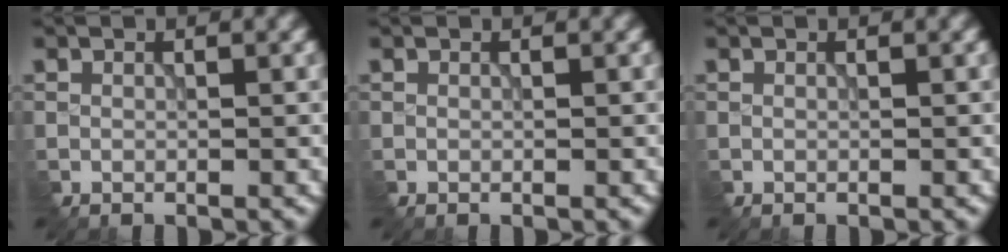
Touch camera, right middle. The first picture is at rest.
{"total": 0.0}
{"total": 0.0}